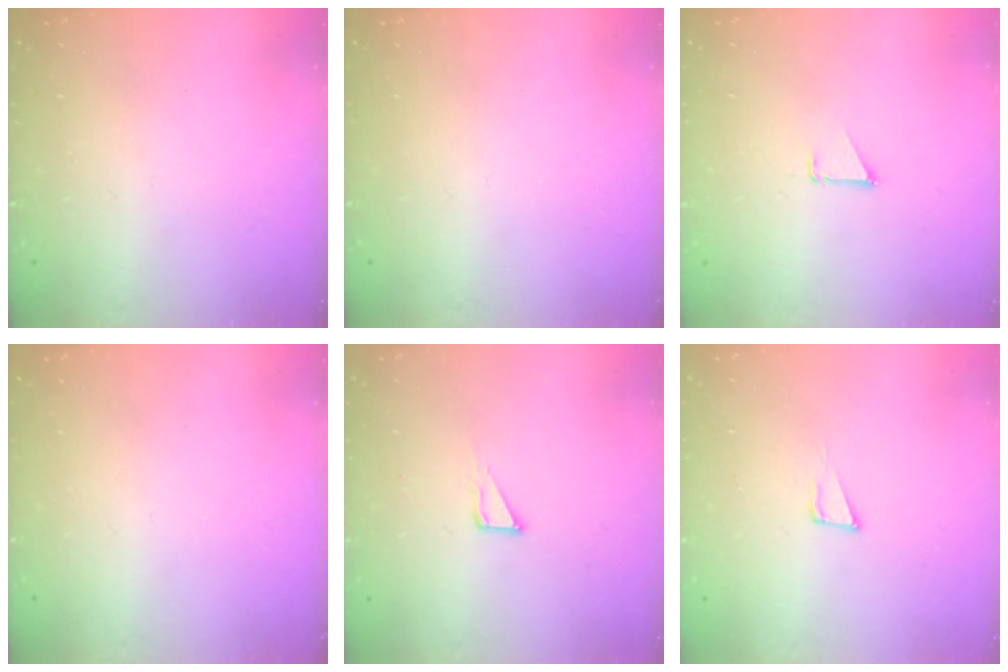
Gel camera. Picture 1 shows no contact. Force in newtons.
{"total": 0.0}
{"total": 0.8, "press": 0.8, "slide": 0.1}
{"total": 0.0}
{"total": 2.6, "press": 2.6, "slide": 0.1}
{"total": 6.1, "press": 5.4, "slide": 2.8}